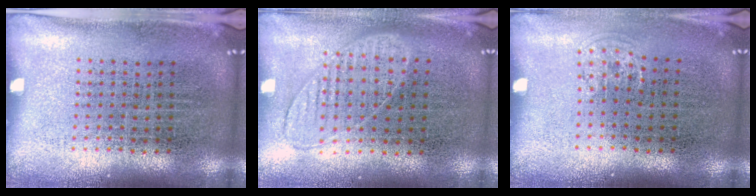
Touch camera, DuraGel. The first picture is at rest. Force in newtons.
{"total": 0.8, "press": 0.8, "slide": 0.3}
{"total": 0.7, "press": 0.5, "slide": 0.4}